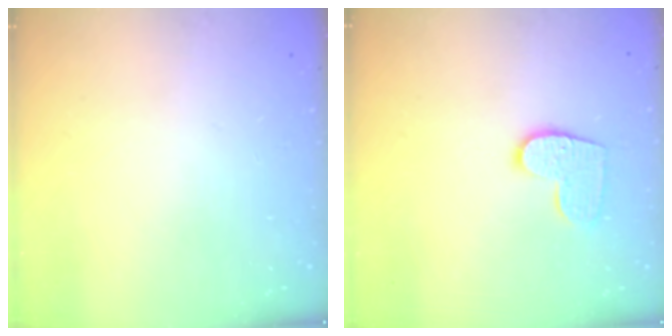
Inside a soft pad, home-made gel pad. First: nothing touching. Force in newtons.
{"total": 10.0, "press": 10.0, "slide": 0.6}